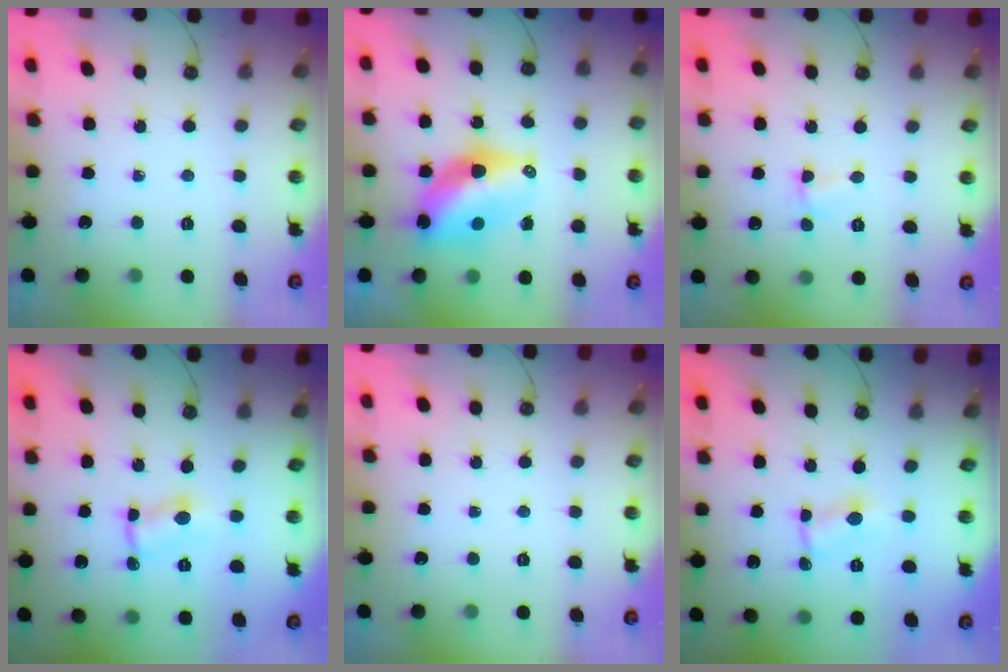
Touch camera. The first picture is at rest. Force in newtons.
{"total": 11.5, "press": 11.5, "slide": 1.1}
{"total": 2.0, "press": 1.9, "slide": 0.5}
{"total": 1.0, "press": 0.8, "slide": 0.5}
{"total": 0.0}
{"total": 0.9, "press": 0.9, "slide": 0.1}